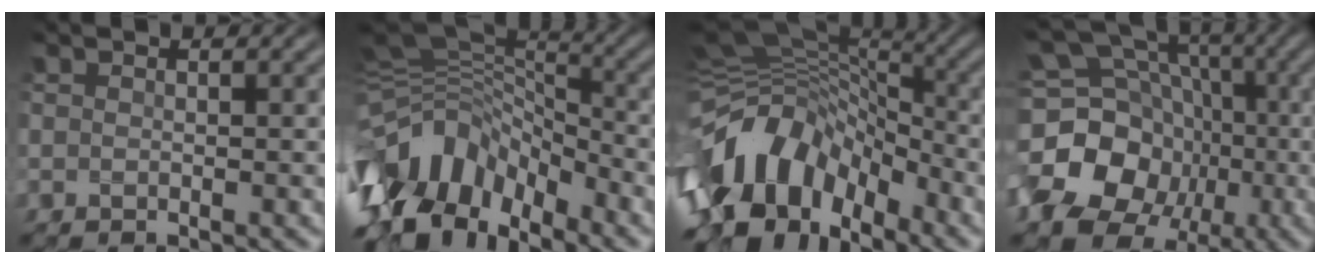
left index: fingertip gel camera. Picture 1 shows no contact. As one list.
[{"total": 11.0, "force": [-5.5, 6.7, 6.8], "torque": [-0.152, 0.019, -0.113]}, {"total": 11.8, "force": [-5.0, 7.8, 7.4], "torque": [-0.162, 0.015, -0.102]}, {"total": 18.1, "force": [-3.4, 15.7, 8.2], "torque": [-0.199, 0.001, -0.081]}]